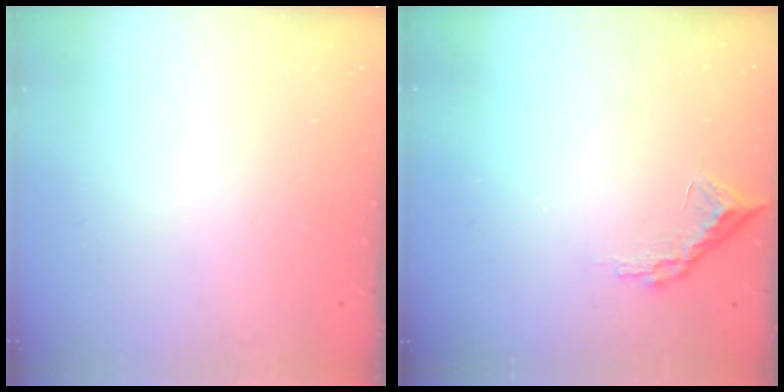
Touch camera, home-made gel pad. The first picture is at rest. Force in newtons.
{"total": 7.4, "press": 7.4, "slide": 0.3}